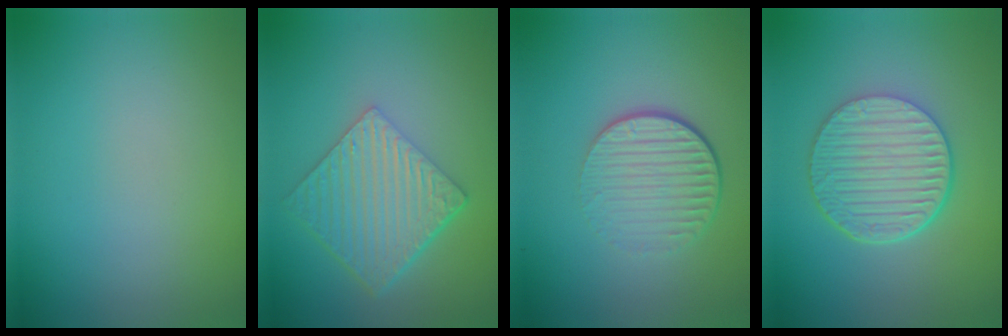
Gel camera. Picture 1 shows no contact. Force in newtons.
{"total": 6.0, "press": 4.1, "slide": 4.4}
{"total": 4.7, "press": 2.9, "slide": 3.7}
{"total": 6.6, "press": 4.8, "slide": 4.5}